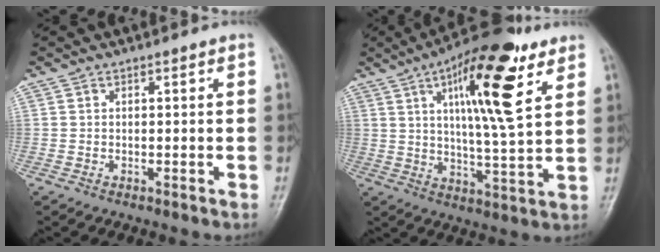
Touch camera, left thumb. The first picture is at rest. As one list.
[{"total": 18.2, "force": [8.1, 4.8, 15.5], "torque": [-0.228, -0.027, 0.125]}]